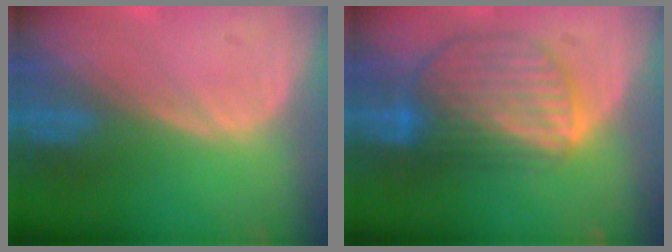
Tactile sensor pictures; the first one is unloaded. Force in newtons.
{"total": 8.9, "press": 7.8, "slide": 4.4}